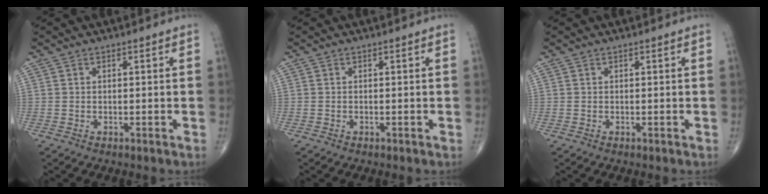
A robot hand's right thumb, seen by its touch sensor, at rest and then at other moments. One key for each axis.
{"total": 0.0}
{"total": 0.0}